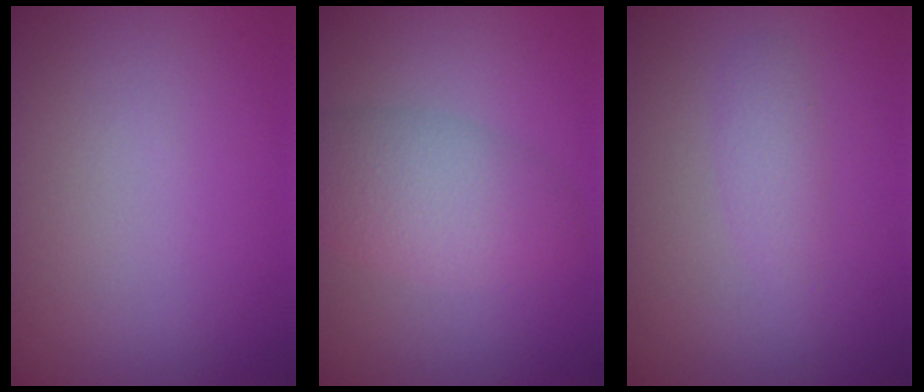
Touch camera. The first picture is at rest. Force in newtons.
{"total": 4.3, "press": 4.3, "slide": 0.1}
{"total": 1.3, "press": 1.3, "slide": 0.0}